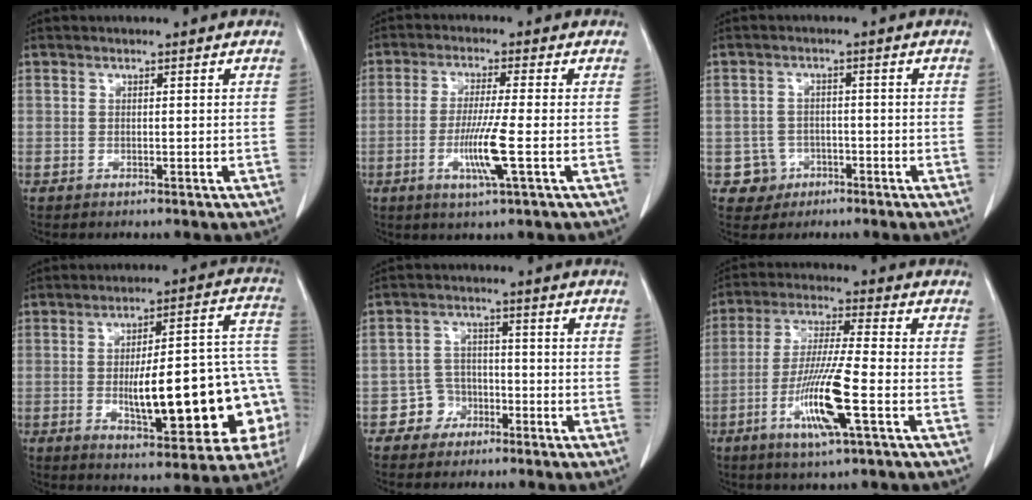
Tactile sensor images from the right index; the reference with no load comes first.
{"total": 7.2, "force": [-2.0, -0.7, 6.9], "torque": [-0.132, -0.018, -0.040]}
{"total": 3.9, "force": [-1.6, 3.5, -0.3], "torque": [0.012, 0.016, -0.024]}
{"total": 21.8, "force": [-4.2, 5.3, 20.7], "torque": [-0.214, 0.039, -0.042]}
{"total": 4.1, "force": [-2.3, 3.4, 0.2], "torque": [0.002, 0.017, -0.042]}
{"total": 11.5, "force": [-4.0, 0.0, 10.8], "torque": [-0.214, -0.018, -0.079]}